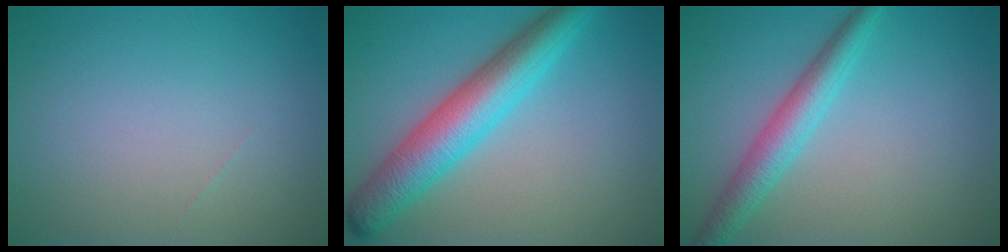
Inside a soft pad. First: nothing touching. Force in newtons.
{"total": 6.9, "press": 6.9, "slide": 0.1}
{"total": 3.8, "press": 3.8, "slide": 0.1}